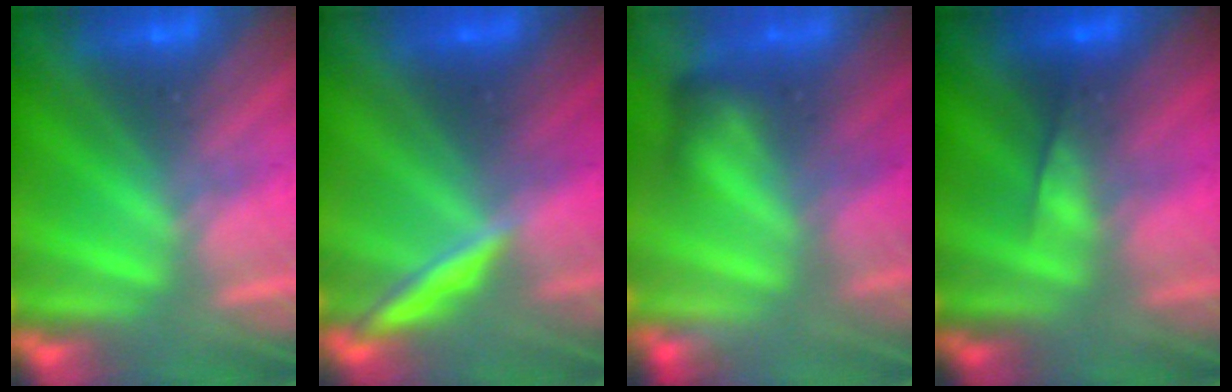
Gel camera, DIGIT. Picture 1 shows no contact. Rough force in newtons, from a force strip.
{"total": 2.0}
{"total": 5.9}
{"total": 3.8}